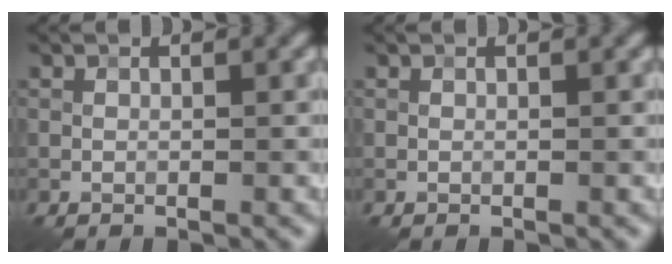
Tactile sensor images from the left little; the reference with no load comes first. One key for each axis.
{"total": 0.0}